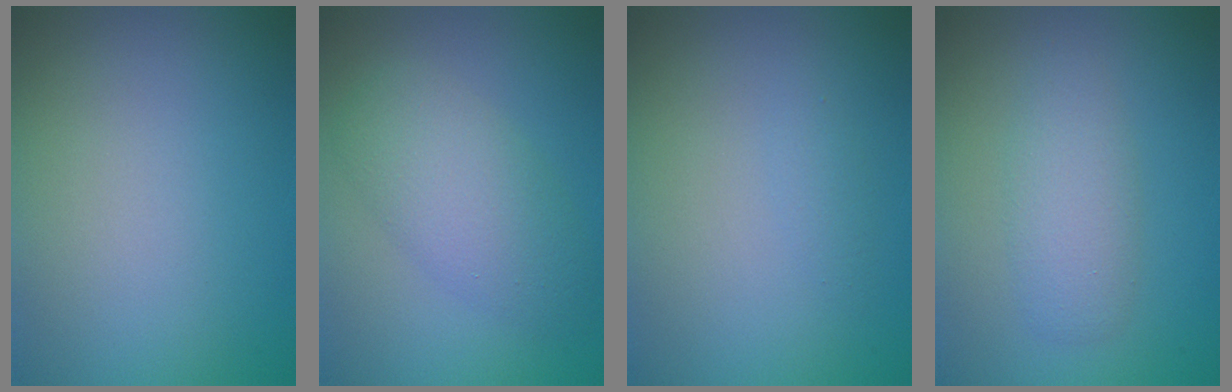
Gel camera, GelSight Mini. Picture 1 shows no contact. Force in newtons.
{"total": 4.8, "press": 4.8, "slide": 0.1}
{"total": 0.7, "press": 0.7, "slide": 0.0}
{"total": 2.8, "press": 2.8, "slide": 0.1}